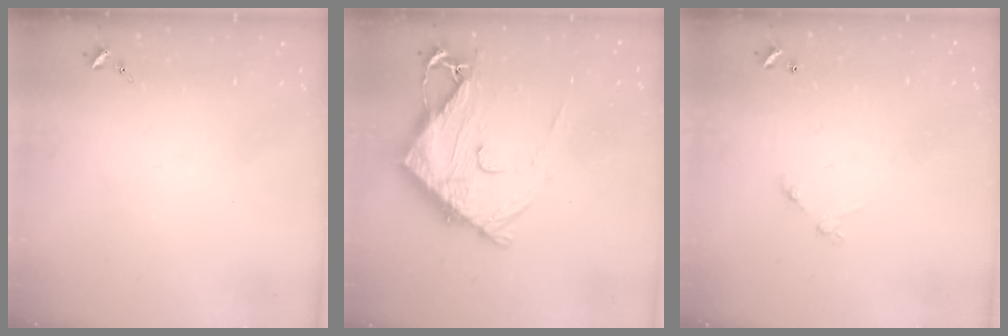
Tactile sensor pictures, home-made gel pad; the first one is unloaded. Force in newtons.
{"total": 14.6, "press": 14.6, "slide": 1.5}
{"total": 5.9, "press": 5.9, "slide": 0.4}